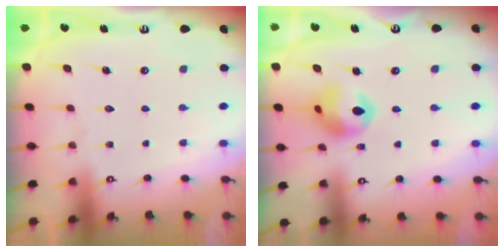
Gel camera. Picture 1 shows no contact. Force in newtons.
{"total": 12.1, "press": 12.0, "slide": 1.6}